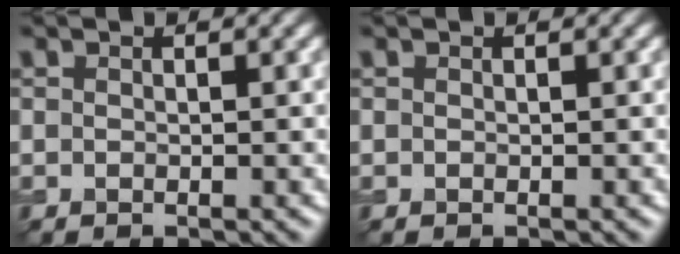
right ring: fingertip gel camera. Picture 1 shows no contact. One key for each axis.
{"total": 0.0}